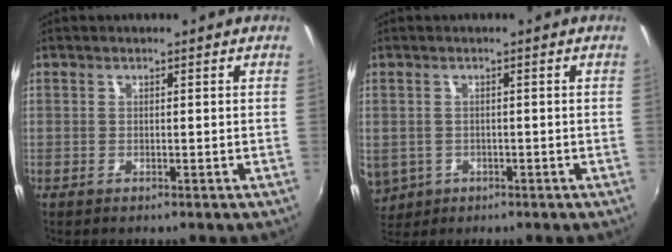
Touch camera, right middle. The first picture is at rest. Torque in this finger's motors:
{"motor_torque": [2.09, -0.04, 1.05, 0.21]}